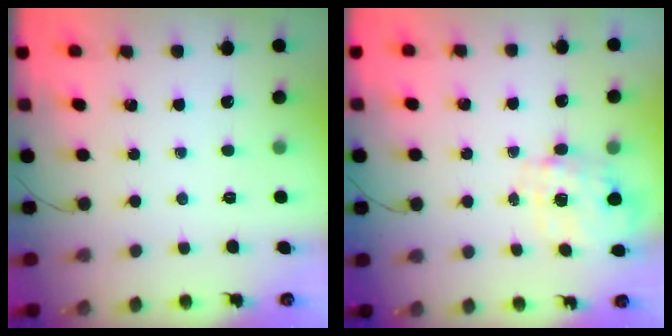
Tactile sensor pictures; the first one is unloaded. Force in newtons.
{"total": 3.8, "press": 3.7, "slide": 0.9}